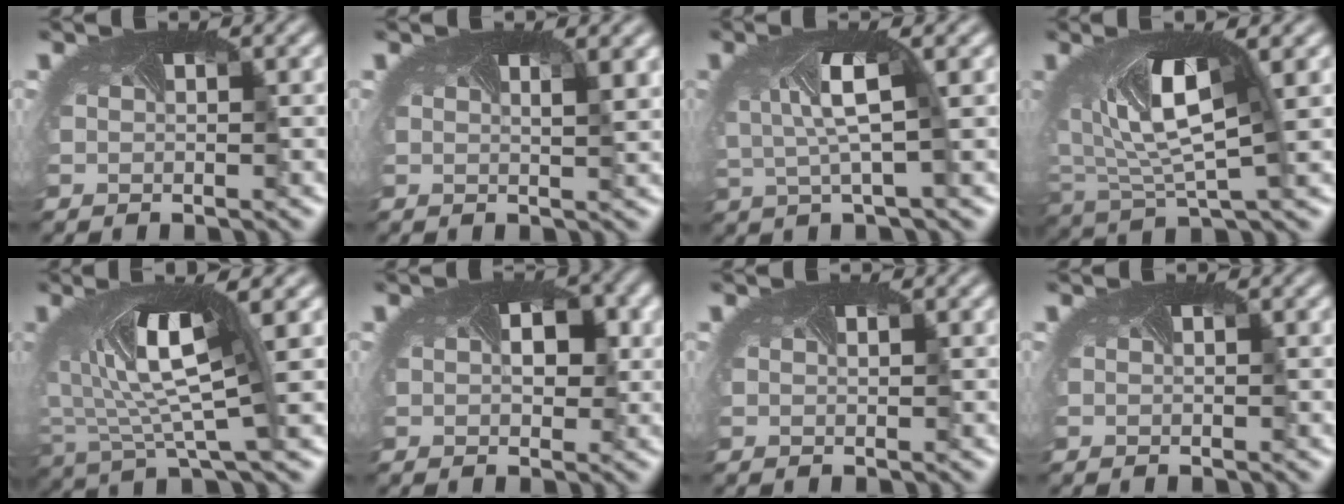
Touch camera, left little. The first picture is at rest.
{"total": 1.3, "force": [0.9, 0.2, 0.9], "torque": [-0.018, 0.000, 0.008]}
{"total": 4.1, "force": [0.5, 1.3, 3.8], "torque": [-0.097, -0.002, 0.008]}
{"total": 6.9, "force": [1.3, 3.3, 6.0], "torque": [-0.136, -0.004, 0.019]}
{"total": 8.0, "force": [1.2, 3.0, 7.3], "torque": [-0.160, -0.011, 0.020]}
{"total": 3.7, "force": [0.4, 2.3, 2.8], "torque": [-0.043, 0.002, 0.010]}
{"total": 0.0}
{"total": 0.0}